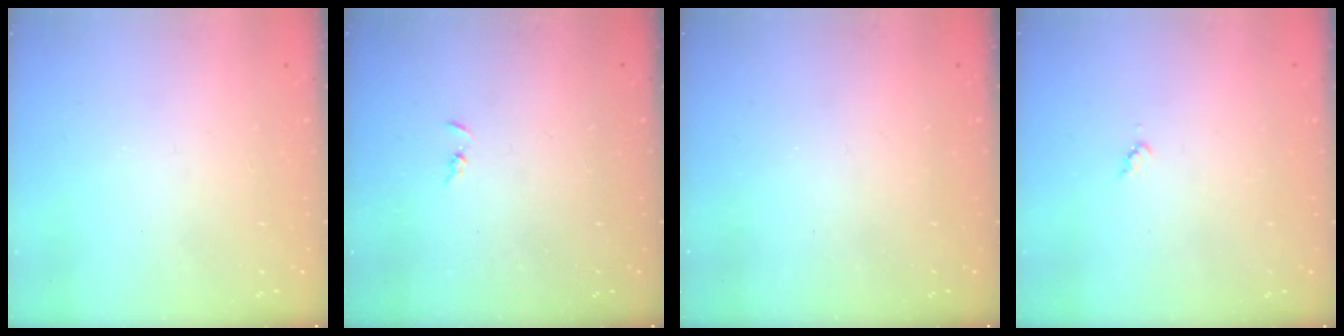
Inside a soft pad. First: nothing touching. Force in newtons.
{"total": 1.3, "press": 1.2, "slide": 0.3}
{"total": 0.0}
{"total": 3.3, "press": 3.3, "slide": 0.4}